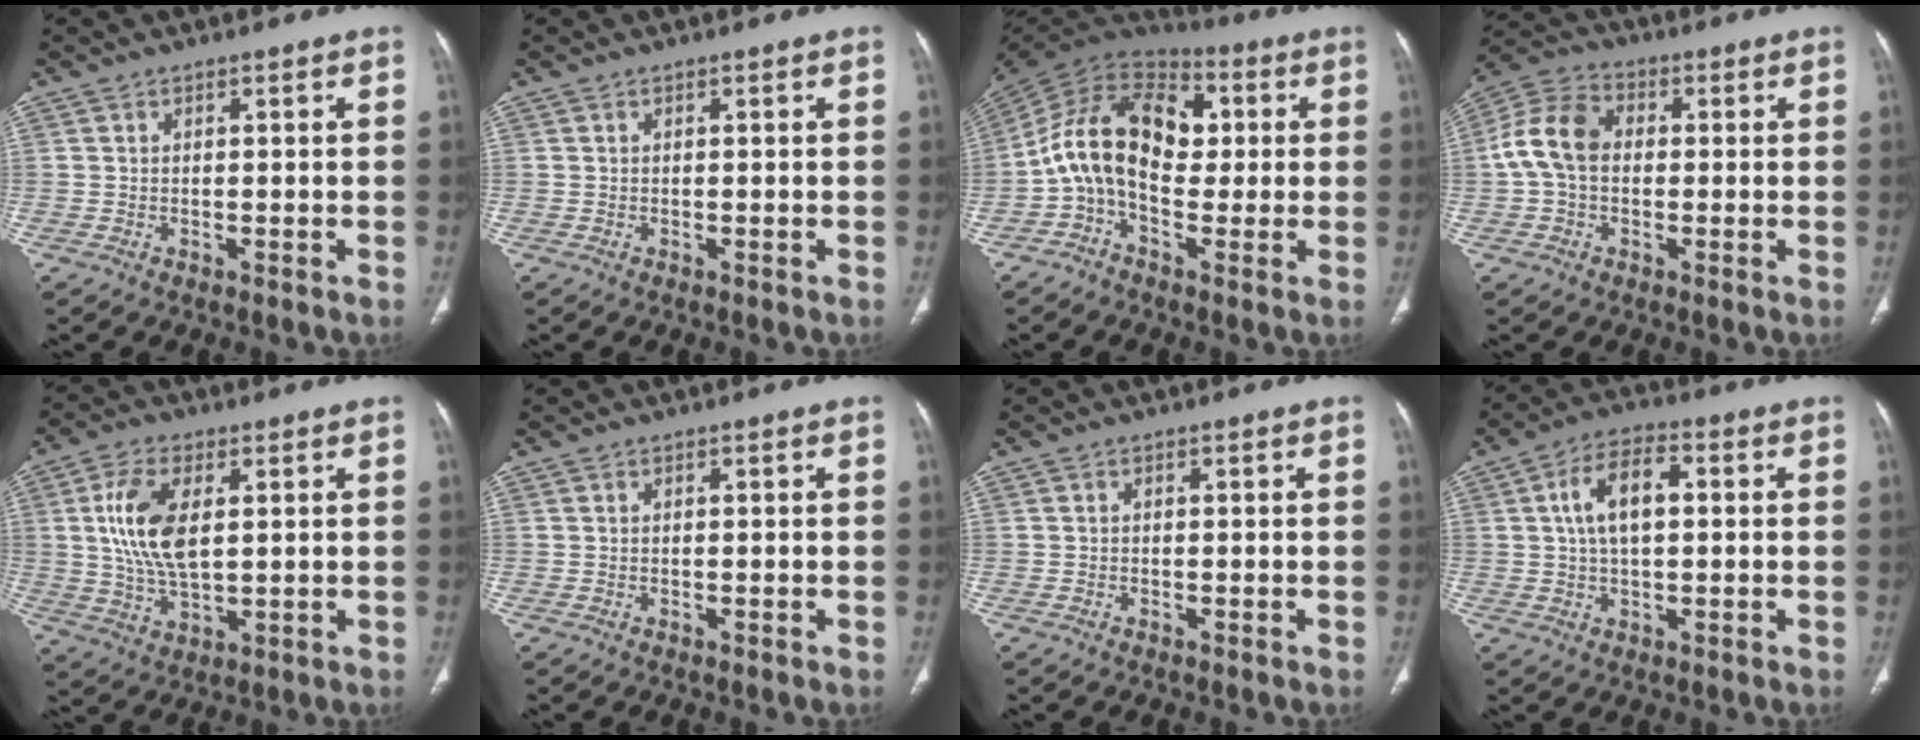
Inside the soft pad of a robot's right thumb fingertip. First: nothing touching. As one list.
[{"total": 0.0}, {"total": 16.7, "force": [0.4, 10.7, 12.8], "torque": [-0.200, 0.042, -0.006]}, {"total": 9.9, "force": [0.1, 7.2, 6.8], "torque": [-0.131, 0.030, -0.007]}, {"total": 11.3, "force": [2.2, 5.8, 9.5], "torque": [-0.188, -0.008, 0.045]}, {"total": 0.0}, {"total": 0.0}, {"total": 8.9, "force": [1.4, 4.7, 7.5], "torque": [-0.133, 0.017, 0.019]}]